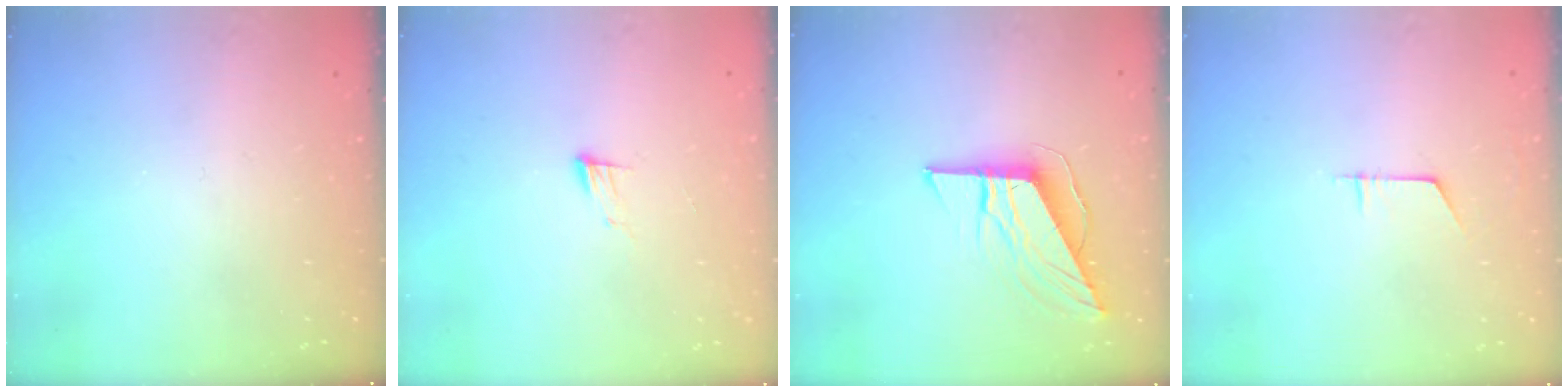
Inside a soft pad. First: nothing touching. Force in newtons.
{"total": 5.1, "press": 5.1, "slide": 0.5}
{"total": 9.6, "press": 9.6, "slide": 0.5}
{"total": 5.7, "press": 5.7, "slide": 0.5}